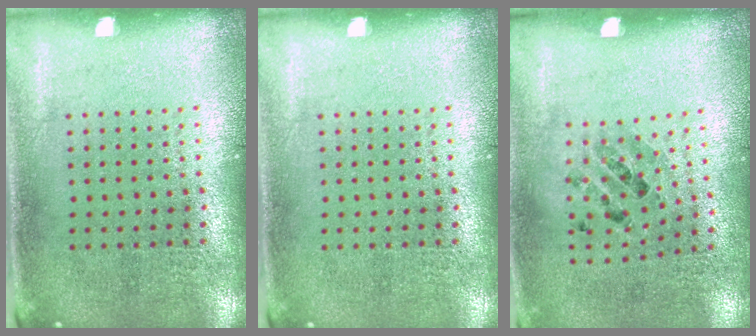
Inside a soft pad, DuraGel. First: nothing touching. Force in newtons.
{"total": 0.0}
{"total": 0.8, "press": 0.7, "slide": 0.4}